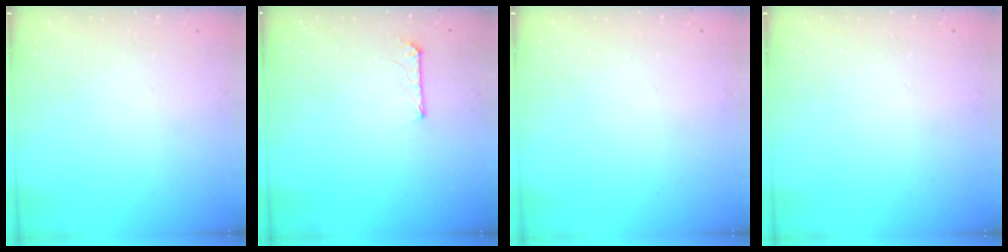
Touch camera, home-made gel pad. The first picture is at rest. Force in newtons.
{"total": 6.3, "press": 6.3, "slide": 0.7}
{"total": 0.0}
{"total": 0.0}